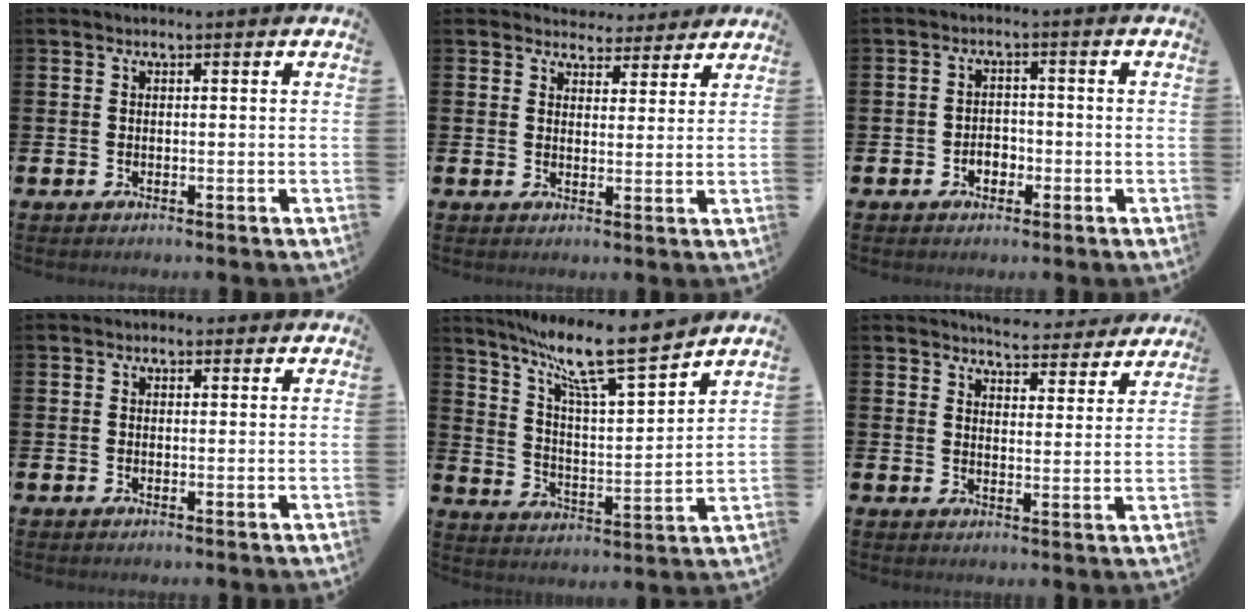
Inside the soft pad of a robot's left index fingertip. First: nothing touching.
{"total": 3.9, "force": [3.6, 1.4, -0.3], "torque": [0.001, -0.025, 0.063]}
{"total": 2.3, "force": [-1.1, 1.7, 1.1], "torque": [-0.017, 0.000, -0.026]}
{"total": 1.0, "force": [0.8, 0.7, 0.1], "torque": [0.007, 0.006, 0.011]}
{"total": 12.9, "force": [10.8, 1.8, 6.9], "torque": [-0.154, -0.063, 0.183]}
{"total": 5.4, "force": [5.3, 1.0, 0.2], "torque": [-0.013, -0.037, 0.094]}